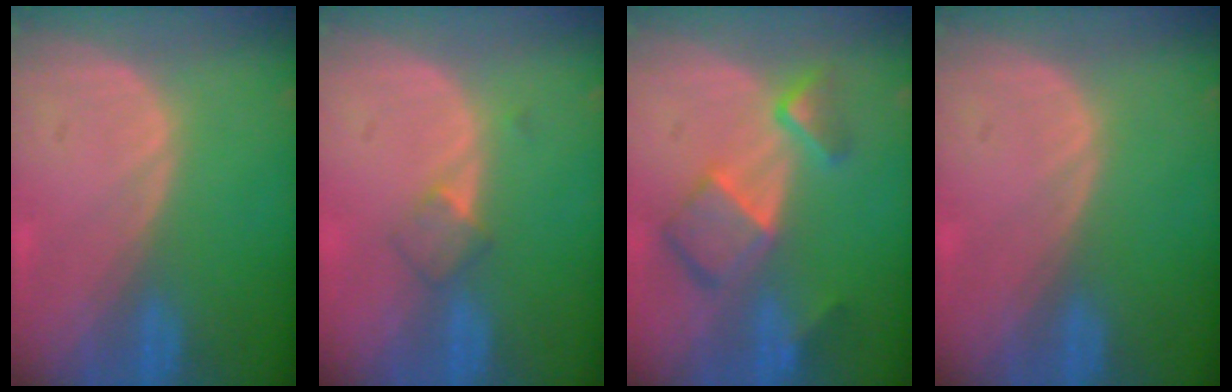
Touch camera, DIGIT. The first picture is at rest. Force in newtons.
{"total": 2.7, "press": 2.4, "slide": 1.1}
{"total": 7.8, "press": 6.7, "slide": 3.9}
{"total": 0.0}